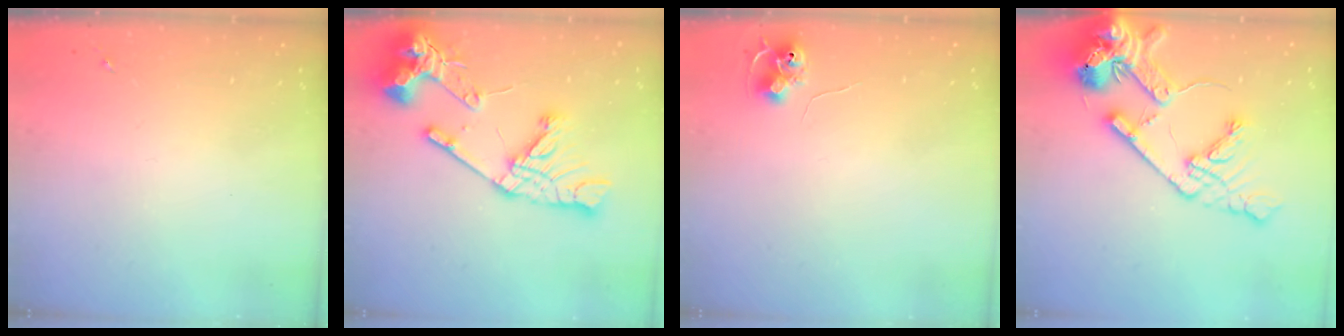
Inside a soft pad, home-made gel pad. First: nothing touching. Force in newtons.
{"total": 20.6, "press": 20.5, "slide": 2.4}
{"total": 7.9, "press": 7.8, "slide": 0.9}
{"total": 19.0, "press": 18.8, "slide": 2.9}